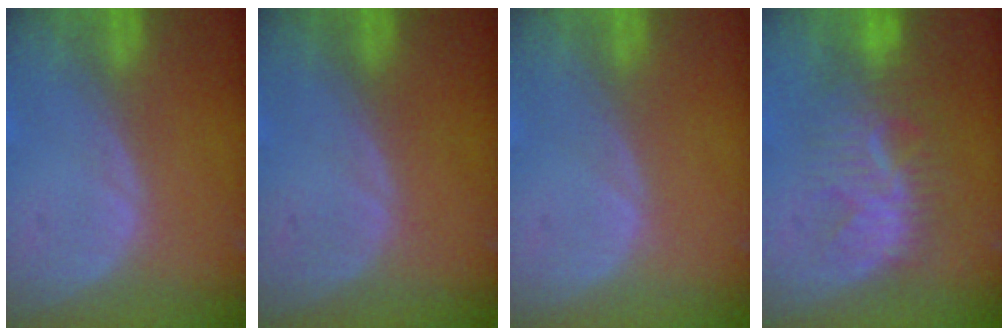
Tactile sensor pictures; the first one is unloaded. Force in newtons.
{"total": 0.0}
{"total": 0.0}
{"total": 8.1, "press": 7.8, "slide": 2.2}